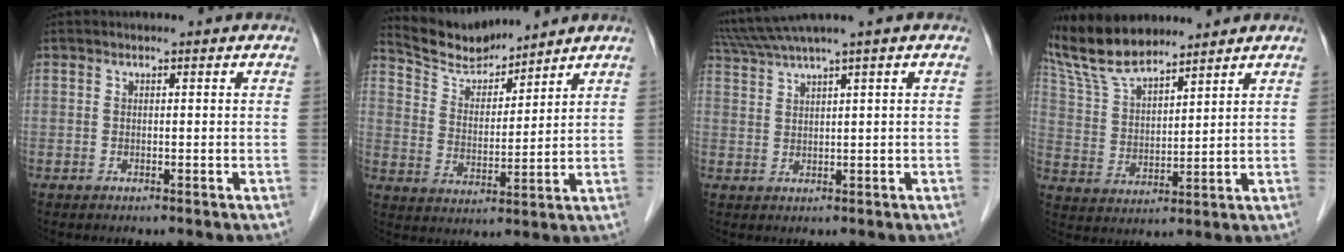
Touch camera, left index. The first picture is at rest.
{"total": 8.1, "force": [8.0, 1.0, 0.9], "torque": [-0.032, 0.012, 0.159]}
{"total": 5.7, "force": [4.5, -1.6, 3.1], "torque": [-0.069, 0.019, 0.089]}
{"total": 10.3, "force": [9.3, 1.7, 4.1], "torque": [-0.097, 0.018, 0.183]}